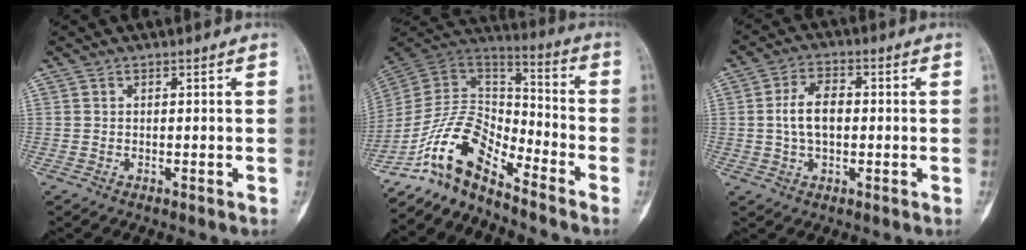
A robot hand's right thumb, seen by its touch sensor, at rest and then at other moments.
{"total": 12.6, "force": [-9.8, 4.7, 6.3], "torque": [-0.107, 0.101, -0.196]}
{"total": 6.9, "force": [0.0, 4.1, 5.6], "torque": [-0.097, 0.015, -0.003]}